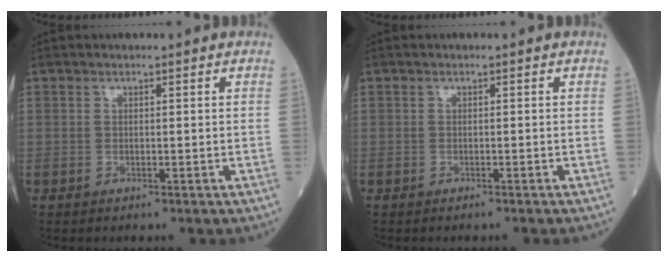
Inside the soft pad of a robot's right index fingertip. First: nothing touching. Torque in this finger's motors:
{"motor_torque": [-0.41, 0.07, -0.05, -0.02]}